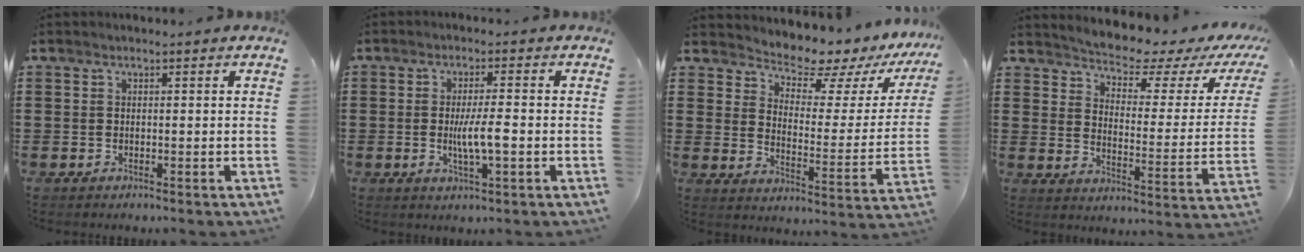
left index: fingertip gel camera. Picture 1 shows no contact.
{"total": 4.9, "force": [-0.7, 0.8, 4.8], "torque": [-0.090, -0.001, -0.016]}
{"total": 5.8, "force": [5.5, 1.2, 1.7], "torque": [-0.041, -0.054, 0.084]}
{"total": 3.8, "force": [3.6, 0.4, 1.3], "torque": [-0.041, -0.033, 0.051]}